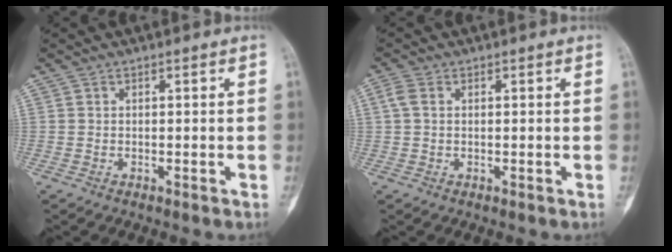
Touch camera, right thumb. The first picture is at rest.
{"total": 2.4, "force": [0.6, 1.6, 1.8], "torque": [-0.051, 0.008, 0.010]}